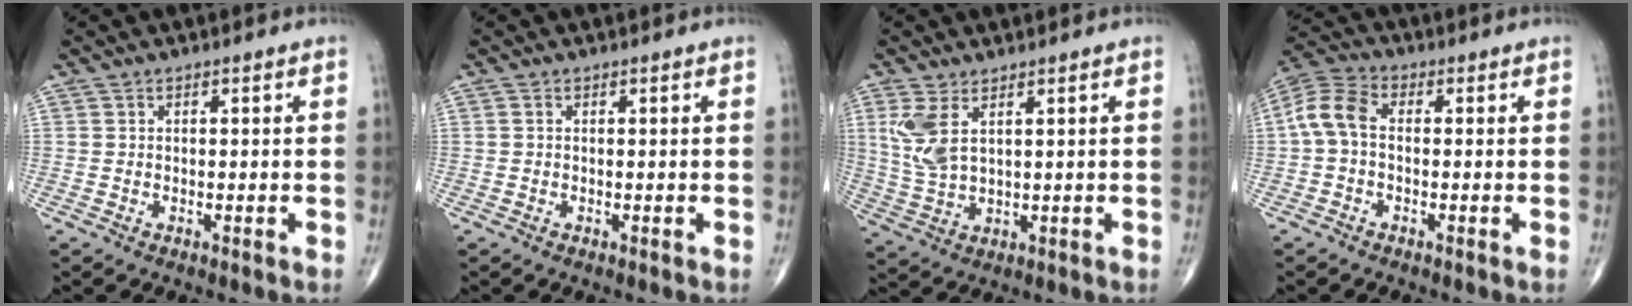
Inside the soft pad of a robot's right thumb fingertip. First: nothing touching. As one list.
[{"total": 0.0}, {"total": 6.8, "force": [2.7, 3.1, 5.5], "torque": [-0.126, -0.009, 0.065]}, {"total": 7.1, "force": [-0.3, 4.5, 5.6], "torque": [-0.115, 0.023, -0.017]}]